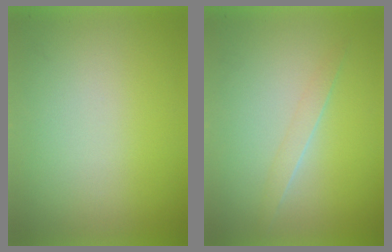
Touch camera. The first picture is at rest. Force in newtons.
{"total": 1.1}